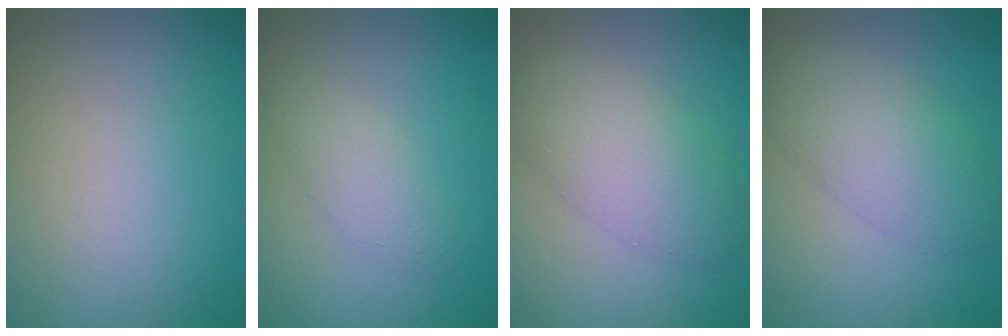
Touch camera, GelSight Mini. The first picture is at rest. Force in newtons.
{"total": 2.0, "press": 2.0, "slide": 0.0}
{"total": 5.4, "press": 5.4, "slide": 0.3}
{"total": 4.7, "press": 4.7, "slide": 0.1}